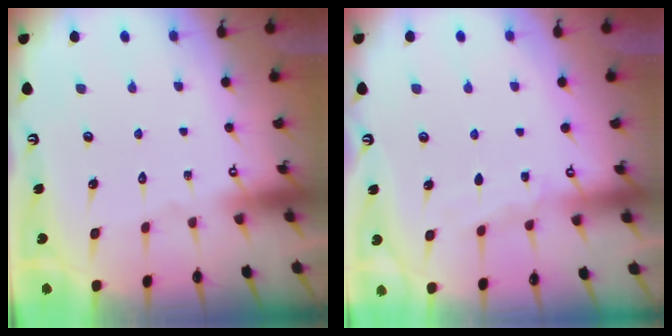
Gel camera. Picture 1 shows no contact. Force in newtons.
{"total": 4.7, "press": 4.6, "slide": 0.6}